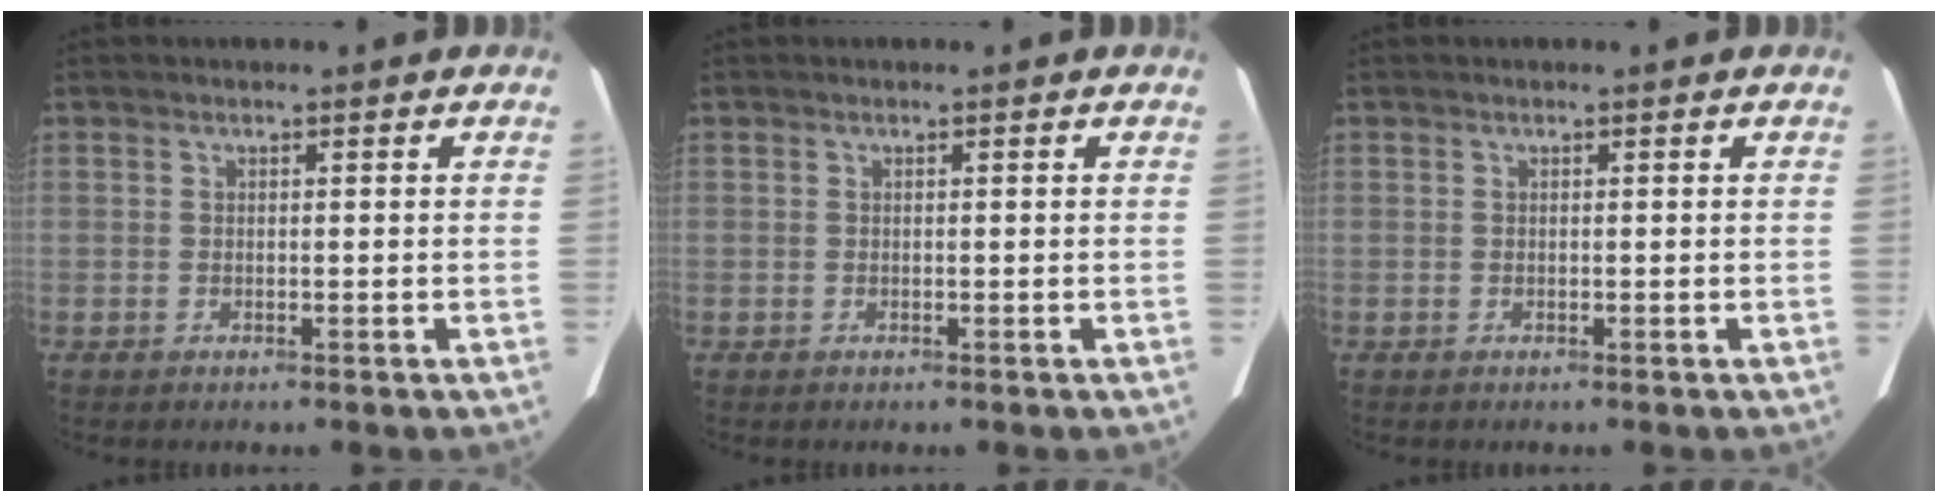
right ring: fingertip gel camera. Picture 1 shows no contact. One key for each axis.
{"total": 0.0}
{"total": 0.0}